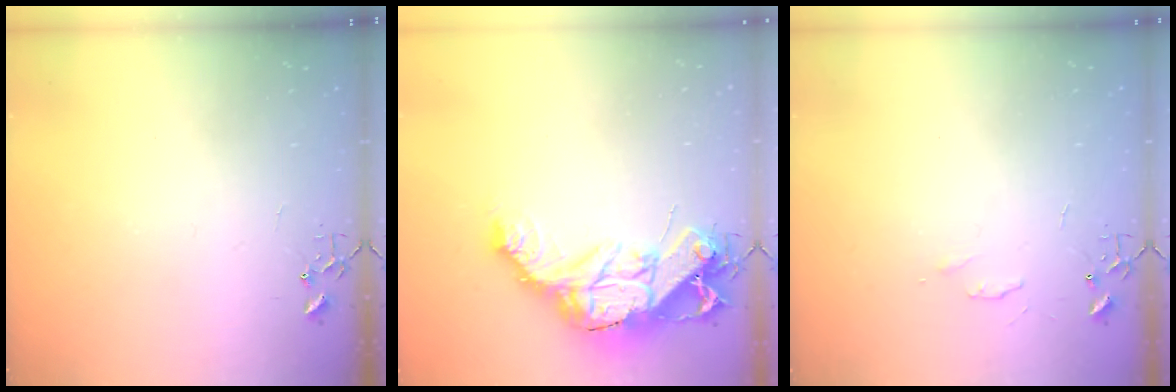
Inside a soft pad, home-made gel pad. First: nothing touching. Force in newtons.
{"total": 17.7, "press": 17.6, "slide": 1.5}
{"total": 4.1, "press": 4.1, "slide": 0.7}